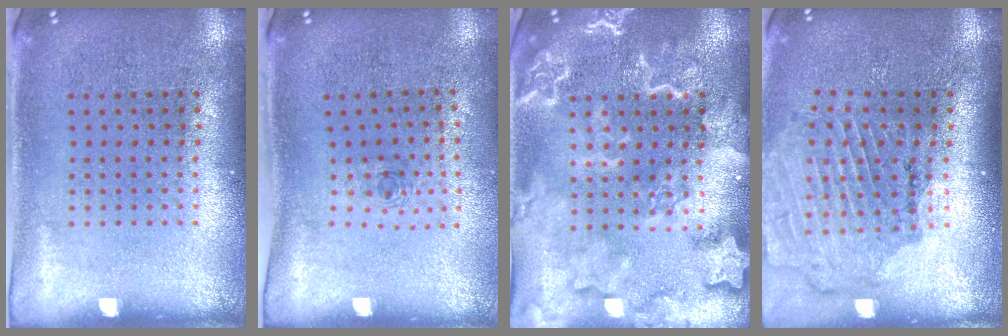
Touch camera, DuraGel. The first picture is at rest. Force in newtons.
{"total": 0.7, "press": 0.2, "slide": 0.6}
{"total": 4.8, "press": 4.7, "slide": 0.7}
{"total": 1.7, "press": 1.7, "slide": 0.1}